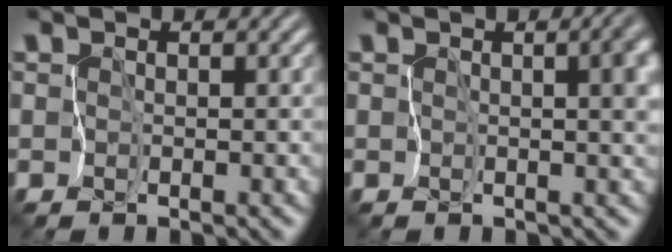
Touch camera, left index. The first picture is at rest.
{"total": 4.1, "force": [0.3, 2.0, 3.5], "torque": [-0.034, 0.002, 0.009]}